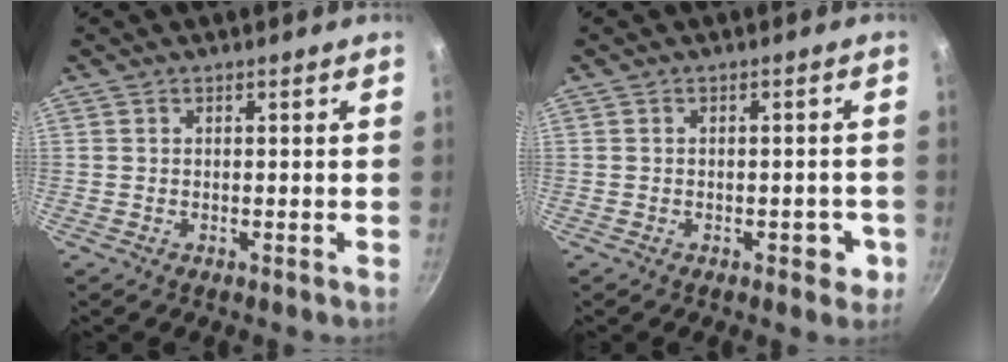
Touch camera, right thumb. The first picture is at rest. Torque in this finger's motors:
{"motor_torque": [0.25, 0.68, -0.33, -0.04, 0.09]}